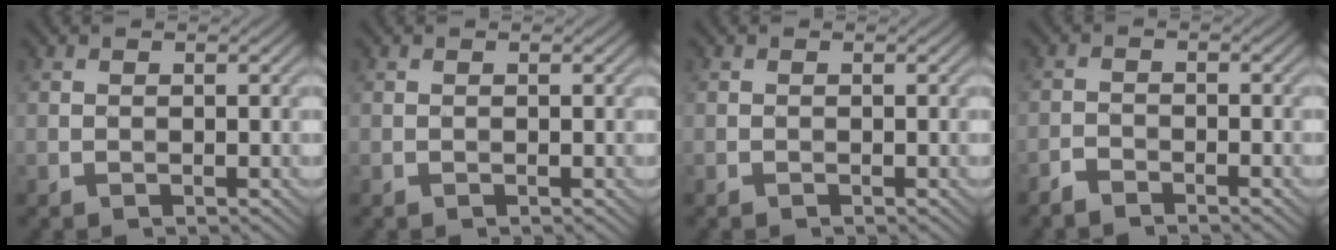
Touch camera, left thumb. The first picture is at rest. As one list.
[{"total": 0.0}, {"total": 0.0}, {"total": 2.2, "force": [-2.0, 0.4, 0.9], "torque": [-0.021, 0.001, -0.043]}]